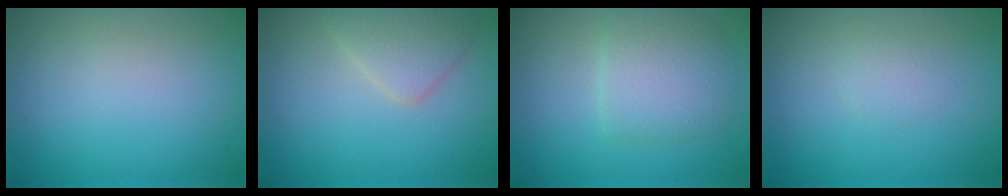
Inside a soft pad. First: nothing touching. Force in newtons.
{"total": 2.8, "press": 2.8, "slide": 0.1}
{"total": 3.7, "press": 3.7, "slide": 0.1}
{"total": 1.0, "press": 1.0, "slide": 0.1}